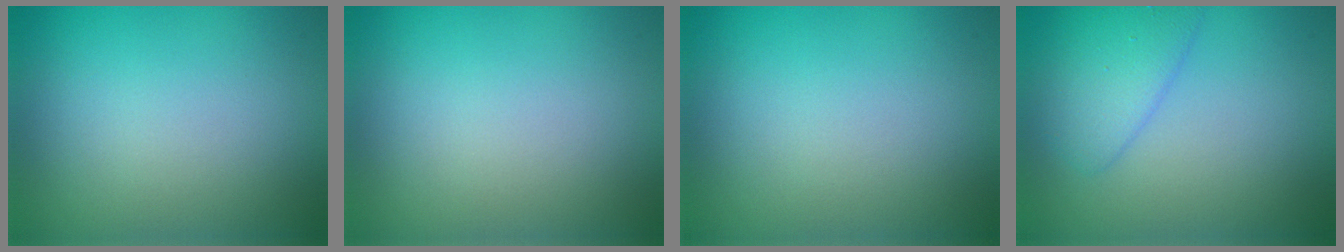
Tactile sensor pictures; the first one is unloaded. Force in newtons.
{"total": 0.0}
{"total": 0.0}
{"total": 3.0, "press": 3.0, "slide": 0.1}